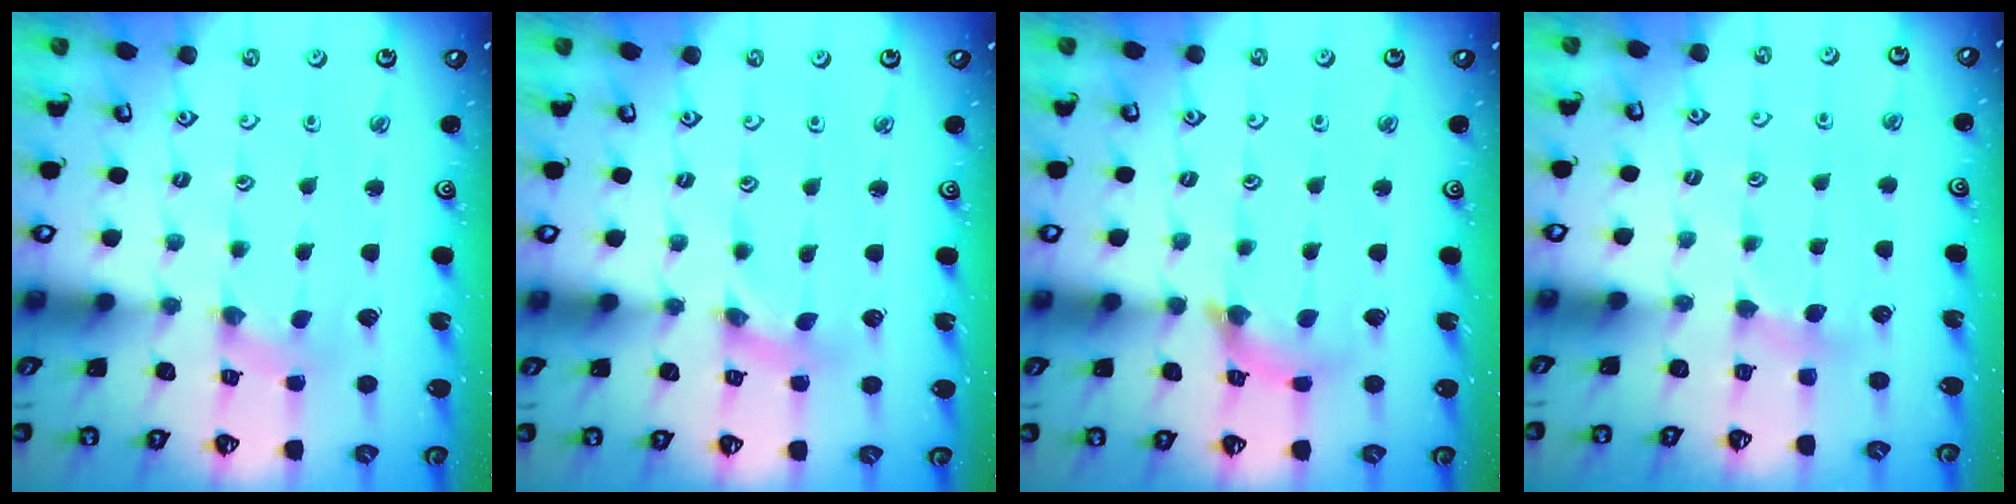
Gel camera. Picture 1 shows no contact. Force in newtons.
{"total": 0.9, "press": 0.8, "slide": 0.3}
{"total": 5.0, "press": 5.0, "slide": 0.4}
{"total": 3.3, "press": 3.3, "slide": 0.6}